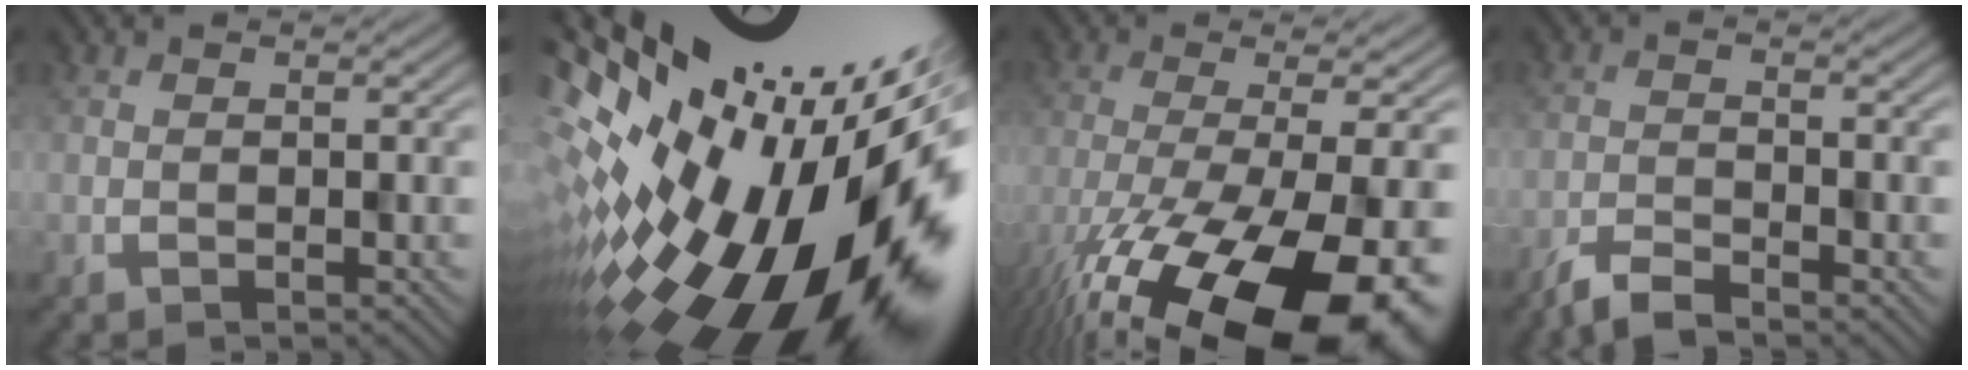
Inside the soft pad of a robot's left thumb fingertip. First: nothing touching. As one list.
[{"total": 20.1, "force": [-1.3, 10.1, 17.3], "torque": [-0.263, -0.064, -0.012]}, {"total": 18.1, "force": [-10.3, 5.3, 13.8], "torque": [-0.247, -0.051, -0.145]}, {"total": 3.6, "force": [-3.6, 0.3, 0.4], "torque": [-0.010, -0.003, -0.068]}]